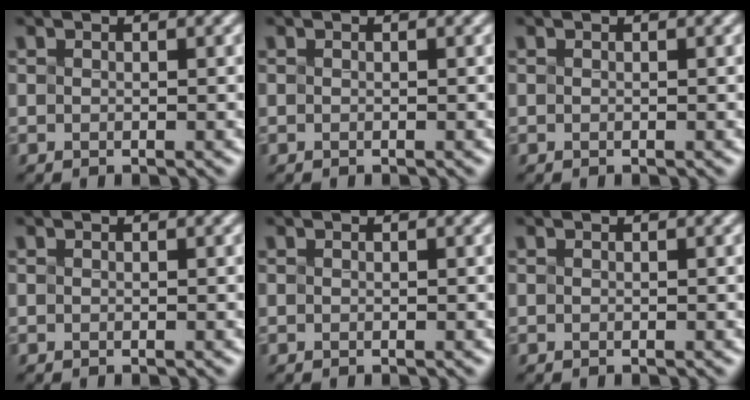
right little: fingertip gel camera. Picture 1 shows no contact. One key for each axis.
{"total": 0.0}
{"total": 0.0}
{"total": 0.0}
{"total": 0.0}
{"total": 0.0}